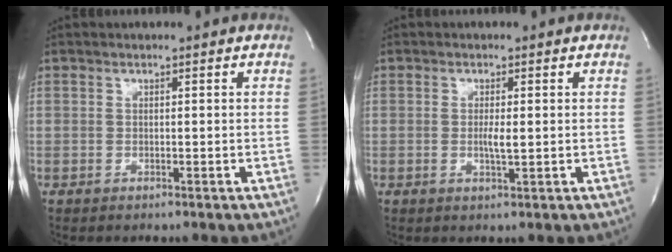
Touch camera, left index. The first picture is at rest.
{"total": 2.1, "force": [-0.1, 0.2, 2.1], "torque": [-0.043, -0.003, -0.001]}